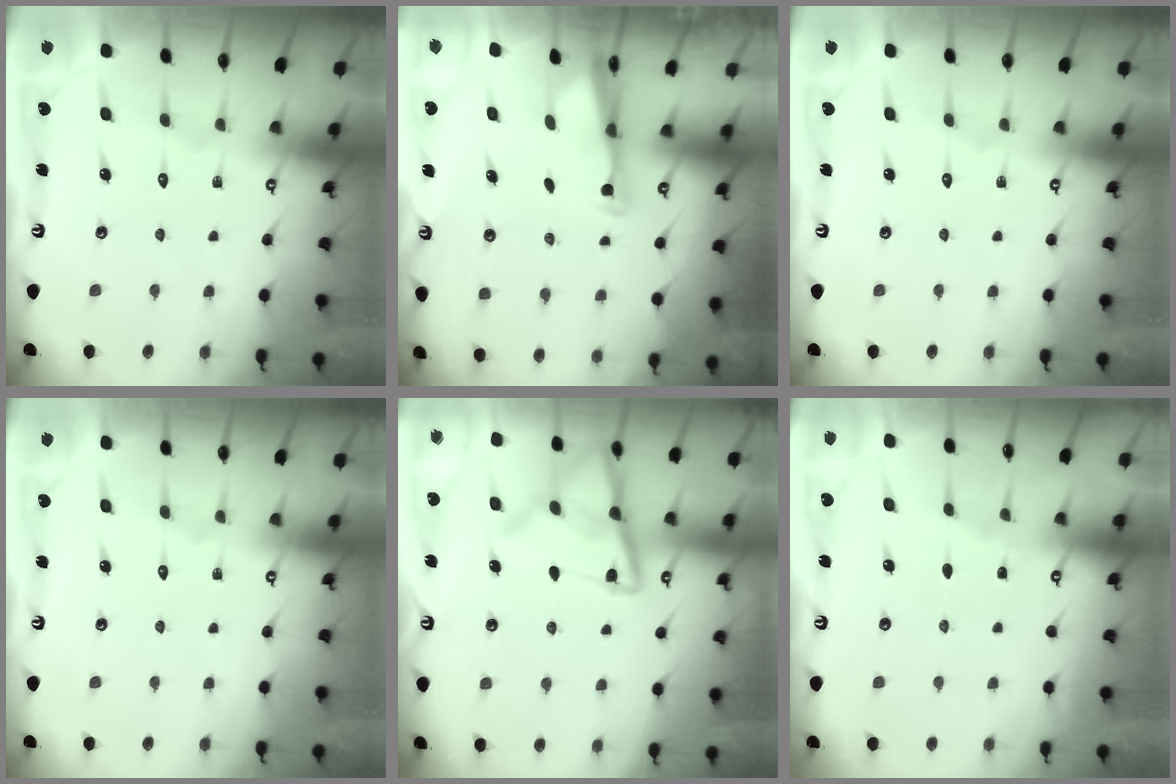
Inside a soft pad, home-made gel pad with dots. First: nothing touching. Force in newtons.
{"total": 2.7, "press": 2.6, "slide": 0.7}
{"total": 0.0}
{"total": 0.0}
{"total": 14.6, "press": 14.5, "slide": 1.4}
{"total": 2.1, "press": 2.1, "slide": 0.3}